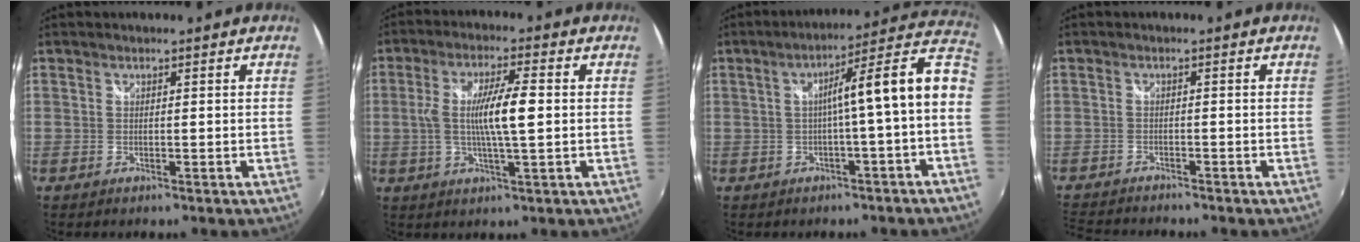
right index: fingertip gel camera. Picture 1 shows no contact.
{"total": 8.6, "force": [0.1, 0.9, 8.6], "torque": [-0.157, 0.002, 0.006]}
{"total": 12.0, "force": [-1.0, -0.2, 12.0], "torque": [-0.153, 0.033, -0.007]}
{"total": 7.0, "force": [-6.7, 0.8, 2.1], "torque": [-0.066, -0.016, -0.116]}